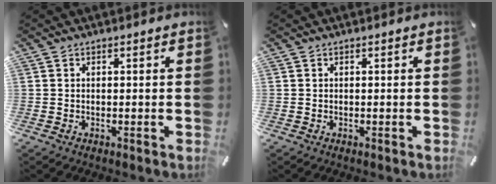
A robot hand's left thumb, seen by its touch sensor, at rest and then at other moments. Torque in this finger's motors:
{"motor_torque": [0.00, 0.00, 0.00, 0.00, 0.00]}